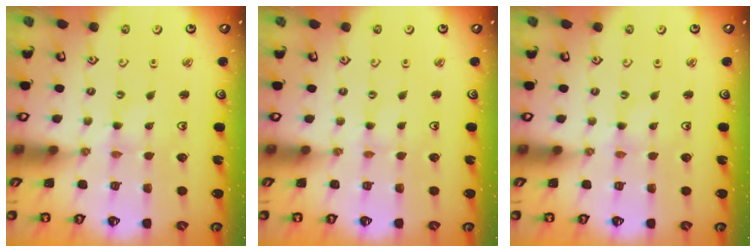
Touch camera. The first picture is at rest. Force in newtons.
{"total": 0.0}
{"total": 0.0}